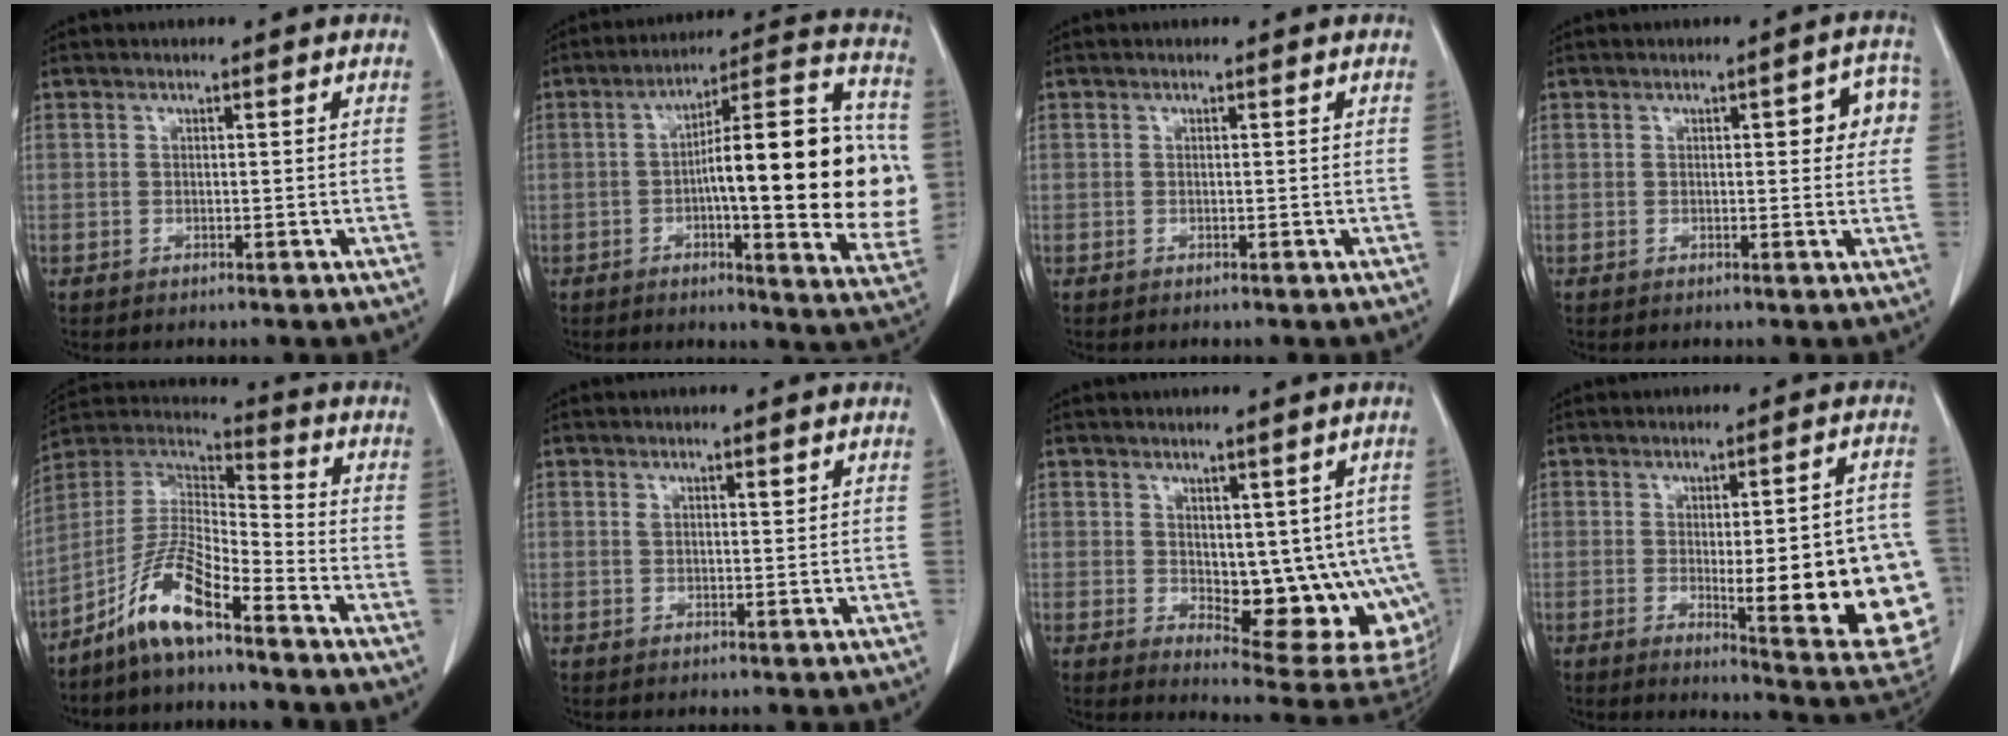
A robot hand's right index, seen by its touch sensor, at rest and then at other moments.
{"total": 24.0, "force": [-1.0, 4.4, 23.5], "torque": [-0.270, 0.030, -0.010]}
{"total": 0.0}
{"total": 5.4, "force": [1.2, 1.9, 4.9], "torque": [-0.045, 0.015, 0.009]}
{"total": 10.5, "force": [-7.1, 1.8, 7.5], "torque": [-0.164, 0.011, -0.139]}
{"total": 1.3, "force": [0.8, 0.4, 1.0], "torque": [-0.016, 0.001, 0.013]}
{"total": 14.4, "force": [-1.4, 6.4, 12.8], "torque": [-0.122, -0.009, -0.001]}
{"total": 19.2, "force": [-3.0, 3.4, 18.7], "torque": [-0.148, 0.004, -0.017]}